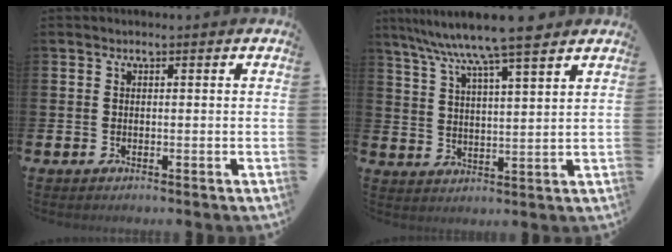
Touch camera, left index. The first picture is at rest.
{"total": 9.4, "force": [8.3, 0.2, 4.5], "torque": [-0.104, -0.038, 0.145]}